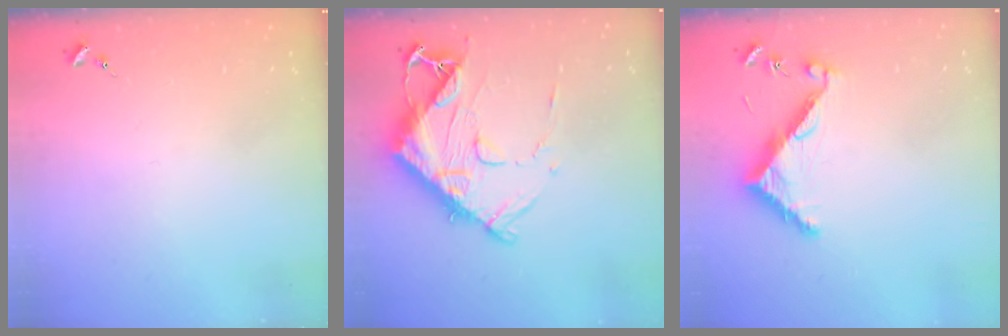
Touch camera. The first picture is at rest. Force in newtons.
{"total": 15.6, "press": 15.6, "slide": 1.1}
{"total": 8.0, "press": 7.9, "slide": 0.4}